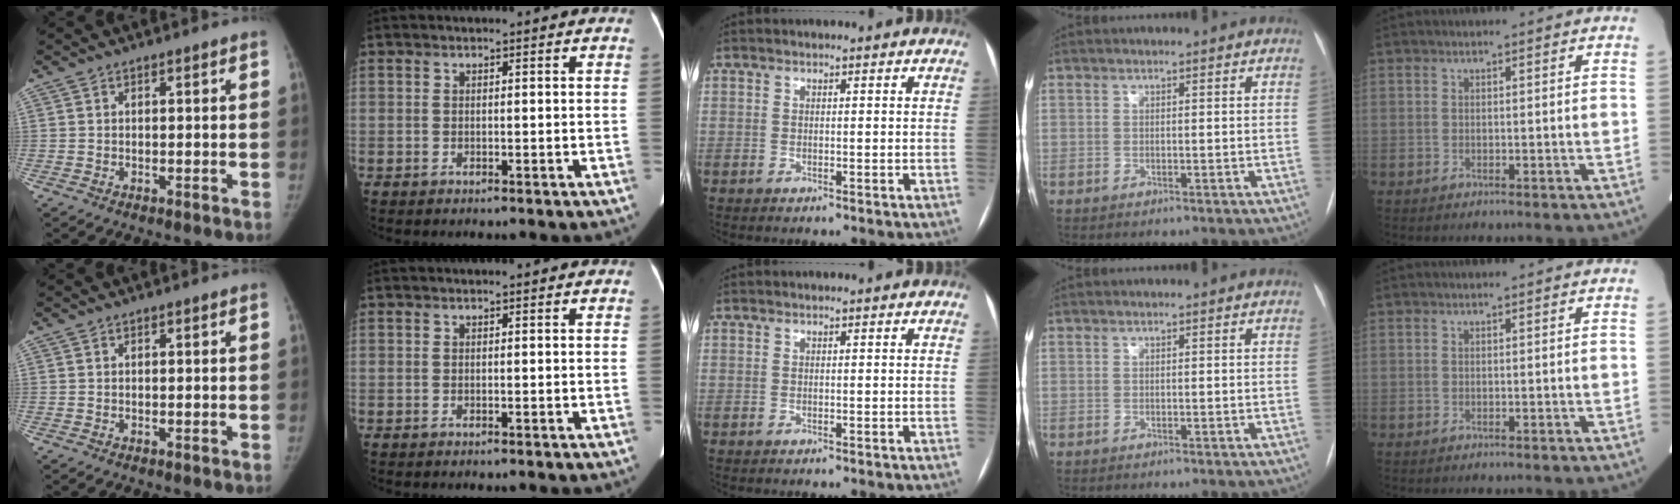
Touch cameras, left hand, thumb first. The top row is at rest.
{}